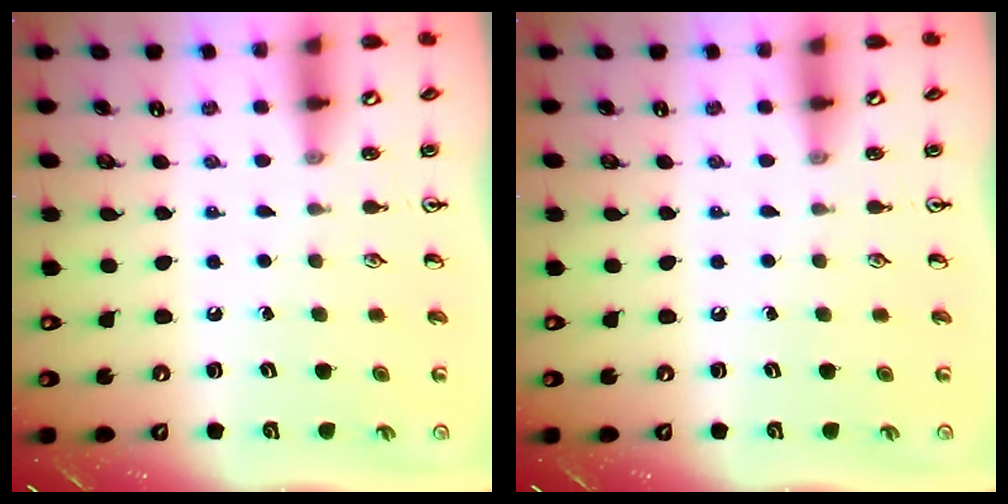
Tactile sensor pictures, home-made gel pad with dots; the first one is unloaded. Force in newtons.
{"total": 0.0}